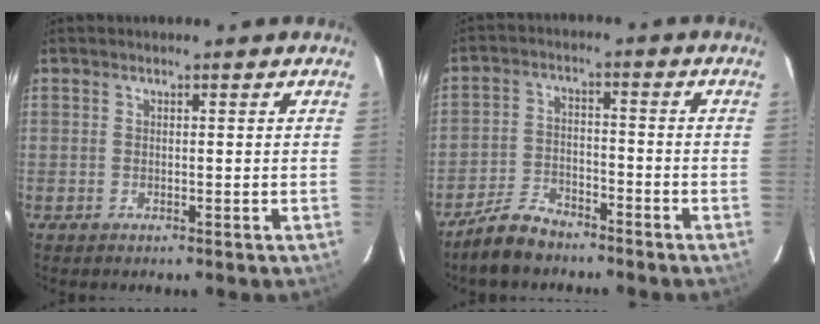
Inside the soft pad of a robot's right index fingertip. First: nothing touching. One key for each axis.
{"total": 7.1, "fx": -5.8, "fy": 3.2, "fz": 2.4, "tx": -0.070, "ty": 0.012, "tz": -0.103}